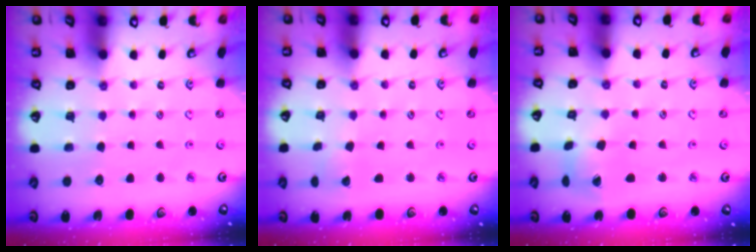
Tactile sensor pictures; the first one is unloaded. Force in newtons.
{"total": 2.5, "press": 2.5, "slide": 0.3}
{"total": 5.4, "press": 5.4, "slide": 0.5}